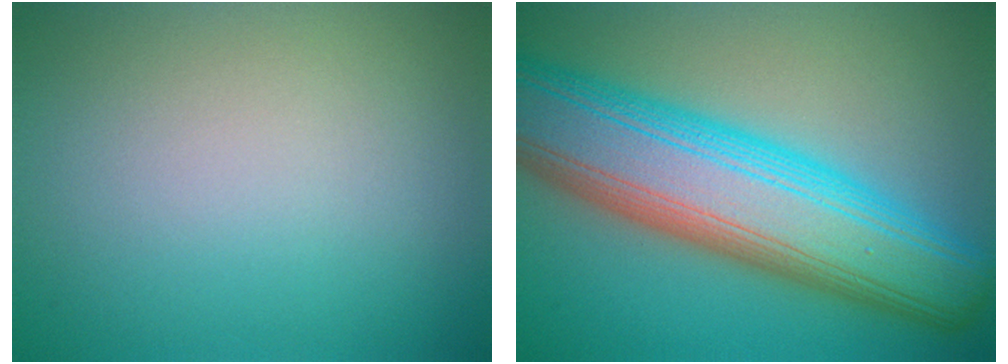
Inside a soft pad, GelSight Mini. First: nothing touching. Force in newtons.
{"total": 13.6, "press": 13.6, "slide": 0.1}